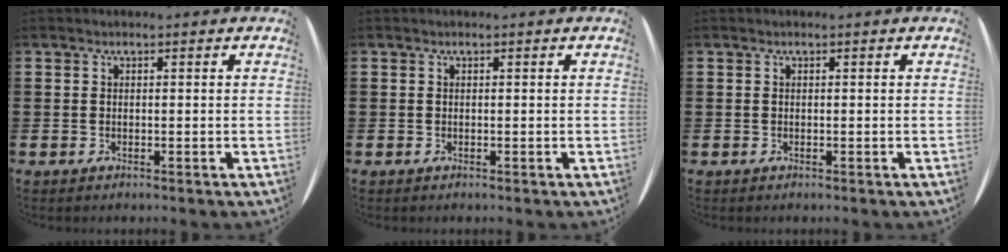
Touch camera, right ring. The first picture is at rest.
{"total": 0.0}
{"total": 0.0}